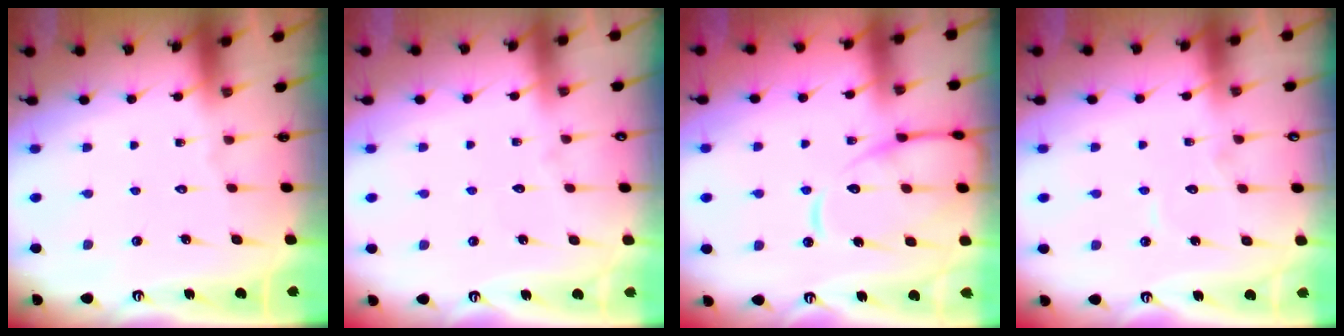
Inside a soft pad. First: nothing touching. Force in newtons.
{"total": 3.4, "press": 3.4, "slide": 0.4}
{"total": 15.1, "press": 15.0, "slide": 1.4}
{"total": 4.7, "press": 4.7, "slide": 0.4}